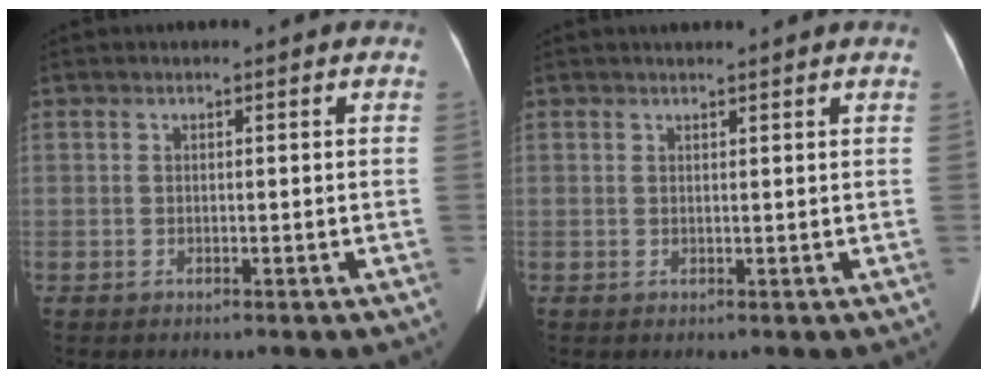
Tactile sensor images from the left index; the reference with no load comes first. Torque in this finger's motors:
{"motor_torque": [0.12, -0.15, 0.00, 0.01]}